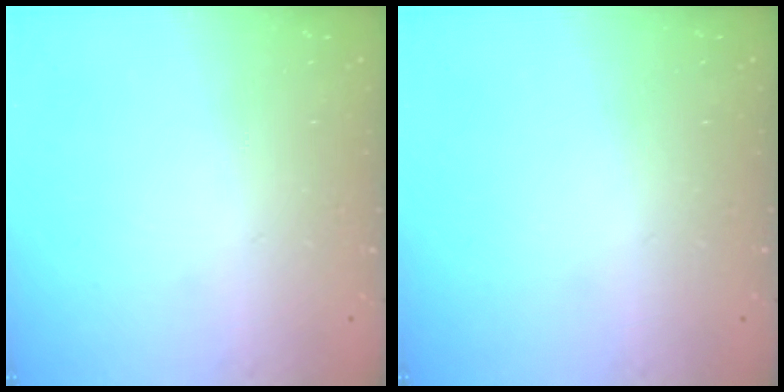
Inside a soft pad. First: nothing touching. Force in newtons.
{"total": 0.0}